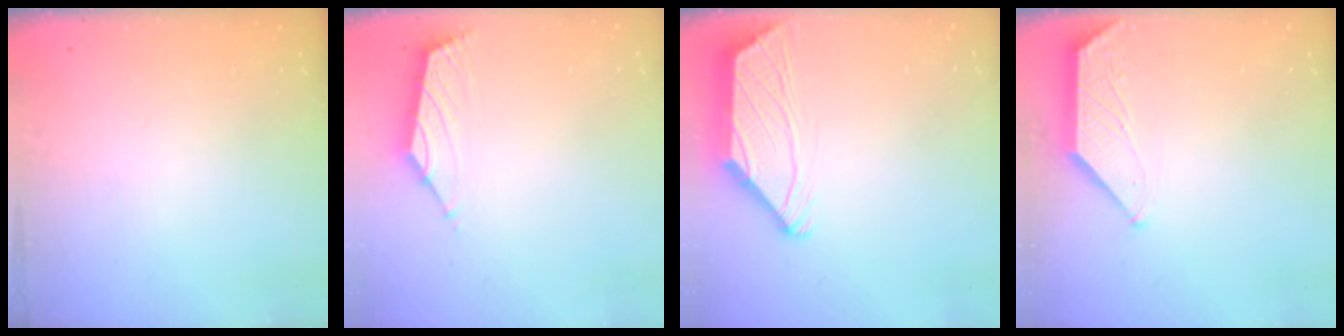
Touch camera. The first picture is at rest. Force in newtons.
{"total": 1.6, "press": 1.5, "slide": 0.7}
{"total": 2.0, "press": 1.8, "slide": 0.8}
{"total": 0.8, "press": 0.7, "slide": 0.1}